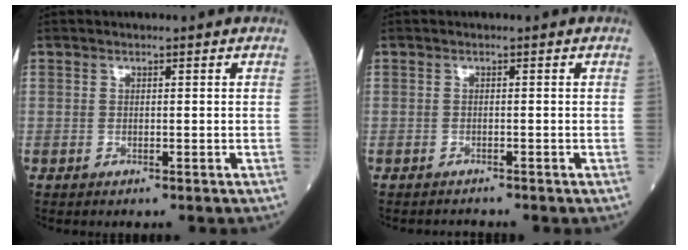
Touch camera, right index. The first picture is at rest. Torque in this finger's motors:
{"motor_torque": [-0.28, -0.37, 0.04, -0.01]}